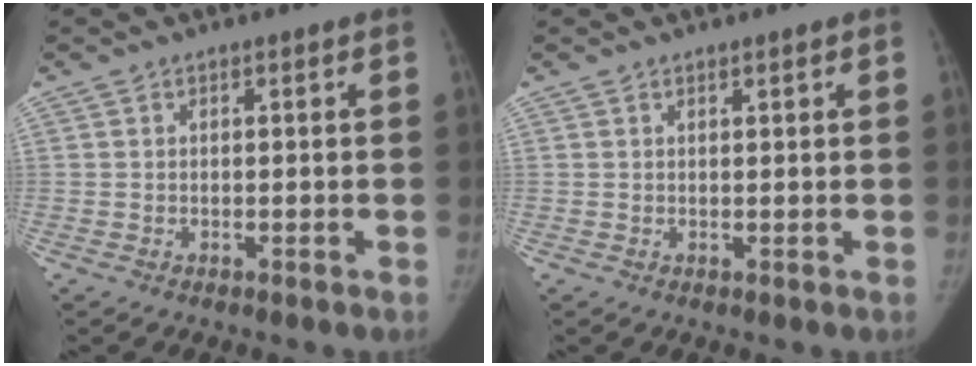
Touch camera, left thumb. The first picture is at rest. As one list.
[{"total": 0.8, "force": [0.6, 0.2, 0.5], "torque": [-0.007, -0.002, 0.010]}]